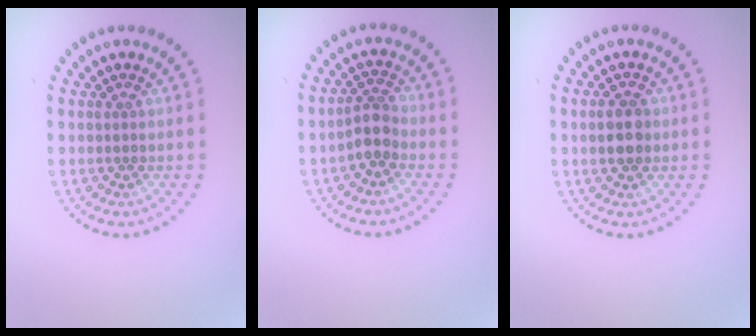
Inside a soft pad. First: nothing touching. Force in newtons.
{"total": 2.5, "press": 2.1, "slide": 1.3}
{"total": 3.0, "press": 3.0, "slide": 0.1}